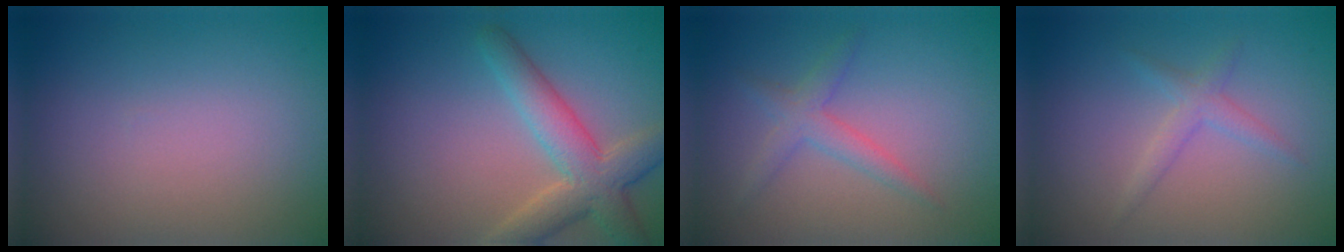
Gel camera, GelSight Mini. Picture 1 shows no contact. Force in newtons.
{"total": 5.2, "press": 5.2, "slide": 0.4}
{"total": 2.2, "press": 2.2, "slide": 0.1}
{"total": 1.7, "press": 1.7, "slide": 0.1}